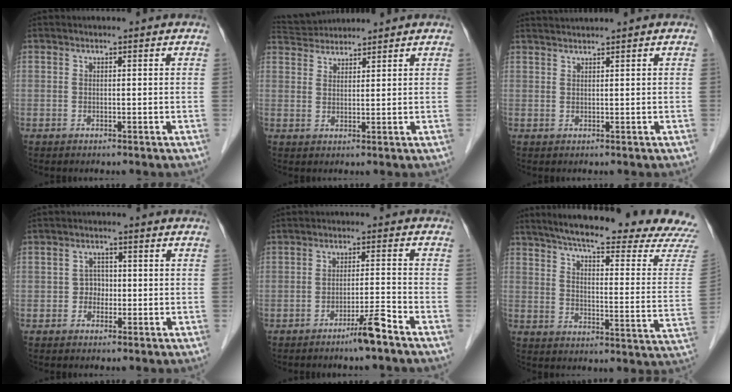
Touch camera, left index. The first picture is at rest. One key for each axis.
{"total": 5.4, "fx": 5.4, "fy": 0.5, "fz": 0.6, "tx": -0.019, "ty": 0.035, "tz": 0.098}
{"total": 2.0, "fx": 1.8, "fy": -0.7, "fz": 0.3, "tx": -0.008, "ty": 0.010, "tz": 0.043}
{"total": 2.1, "fx": -0.4, "fy": 1.8, "fz": 1.0, "tx": -0.011, "ty": 0.006, "tz": -0.008}
{"total": 4.7, "fx": -3.5, "fy": -0.8, "fz": 3.1, "tx": -0.053, "ty": -0.010, "tz": -0.062}
{"total": 25.5, "fx": 23.0, "fy": 0.2, "fz": 11.0, "tx": -0.170, "ty": -0.080, "tz": 0.288}